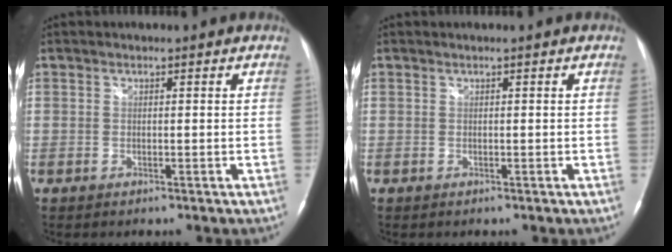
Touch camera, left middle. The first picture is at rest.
{"total": 0.0}